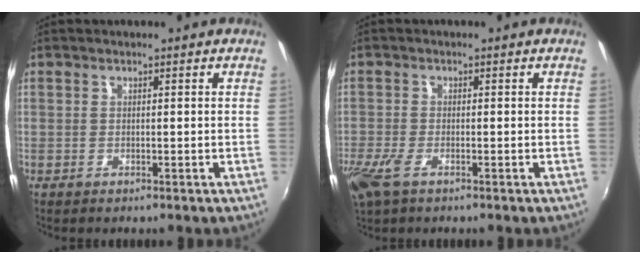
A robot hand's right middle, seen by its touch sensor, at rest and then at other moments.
{"total": 5.0, "force": [-2.9, 1.8, 3.6], "torque": [-0.089, -0.017, -0.054]}